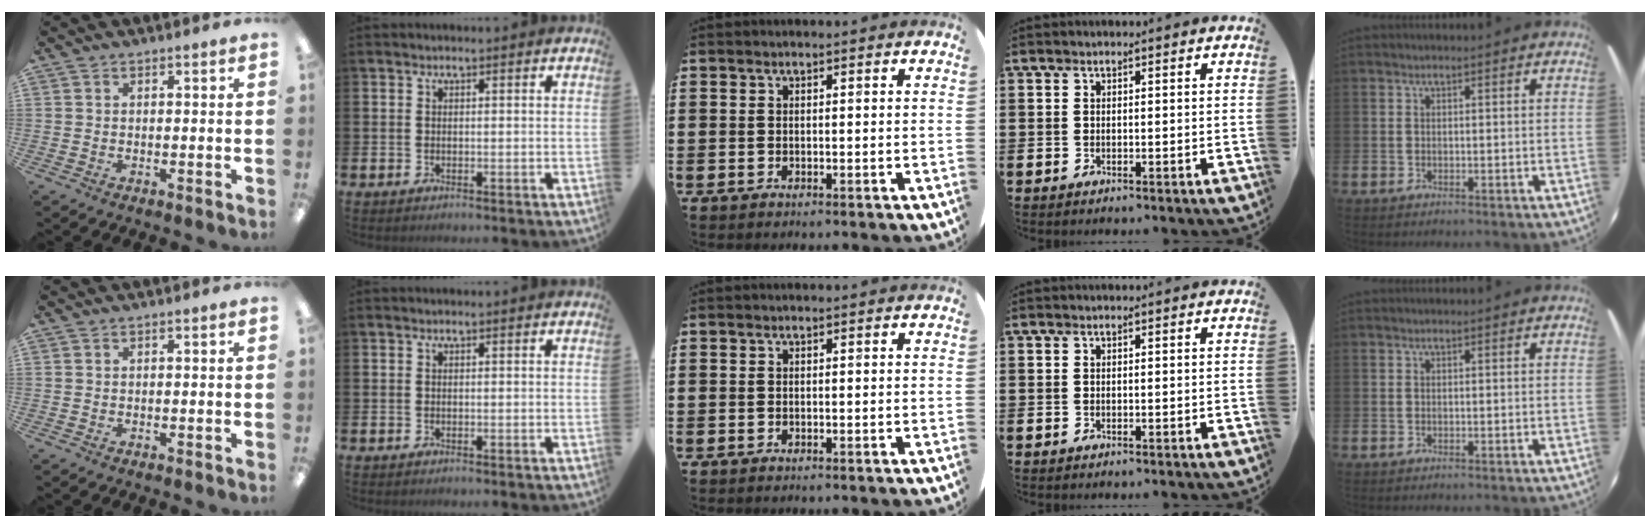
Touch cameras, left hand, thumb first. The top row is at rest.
{}